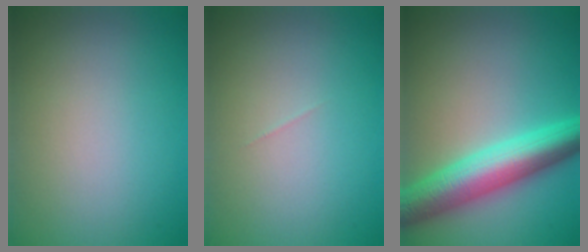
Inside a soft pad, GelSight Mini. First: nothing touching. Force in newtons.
{"total": 0.0}
{"total": 7.6, "press": 7.6, "slide": 0.1}